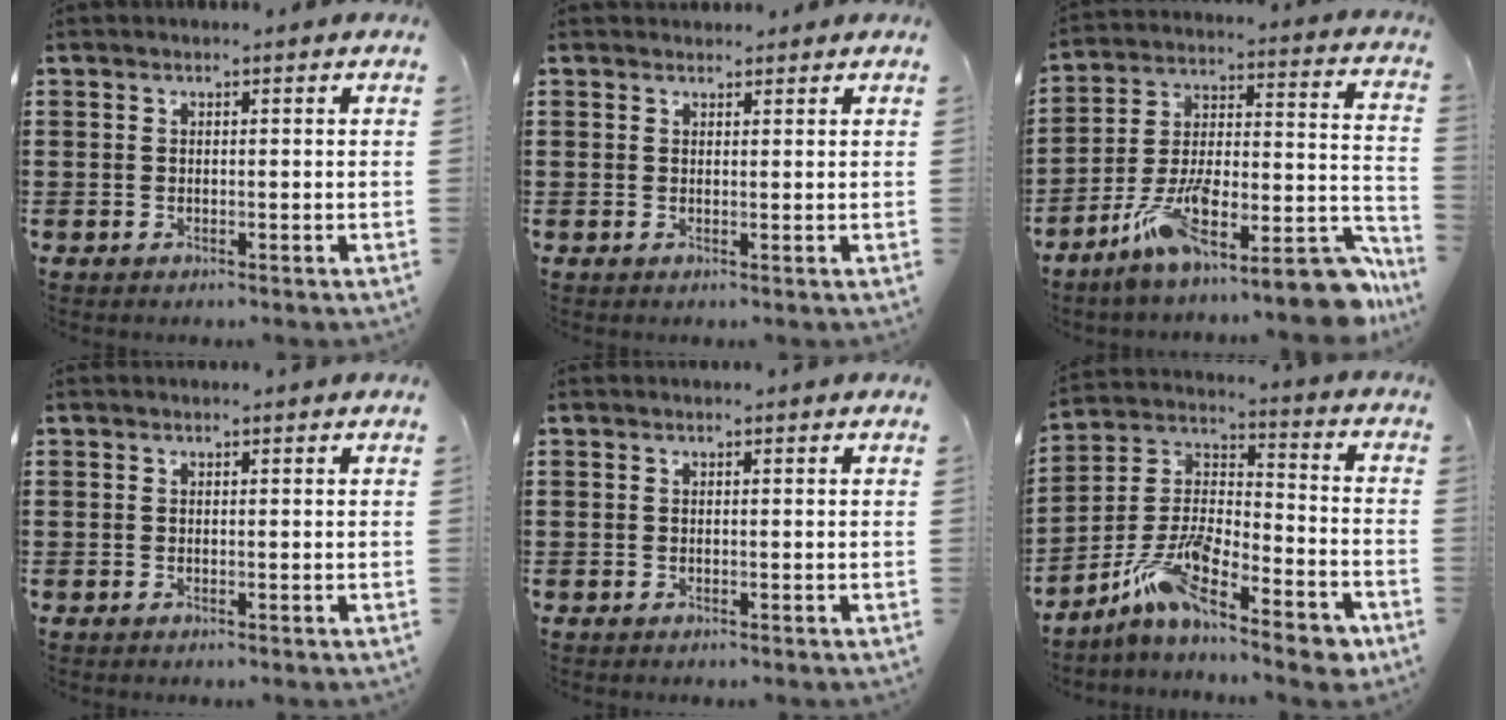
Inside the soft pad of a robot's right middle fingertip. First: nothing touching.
{"total": 0.8, "force": [0.8, 0.3, 0.0], "torque": [0.007, -0.002, 0.013]}
{"total": 15.0, "force": [-10.7, 3.1, 9.9], "torque": [-0.161, 0.014, -0.190]}
{"total": 0.0}
{"total": 0.0}
{"total": 10.9, "force": [-7.7, 3.1, 7.1], "torque": [-0.159, -0.006, -0.160]}